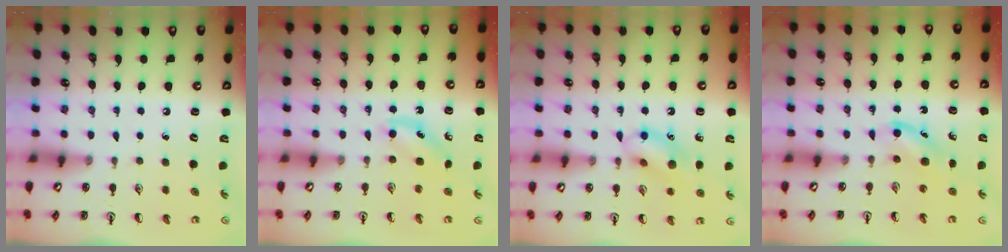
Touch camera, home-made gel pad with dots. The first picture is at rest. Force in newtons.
{"total": 4.5, "press": 4.1, "slide": 1.6}
{"total": 12.1, "press": 11.9, "slide": 2.0}
{"total": 4.1, "press": 3.9, "slide": 1.3}